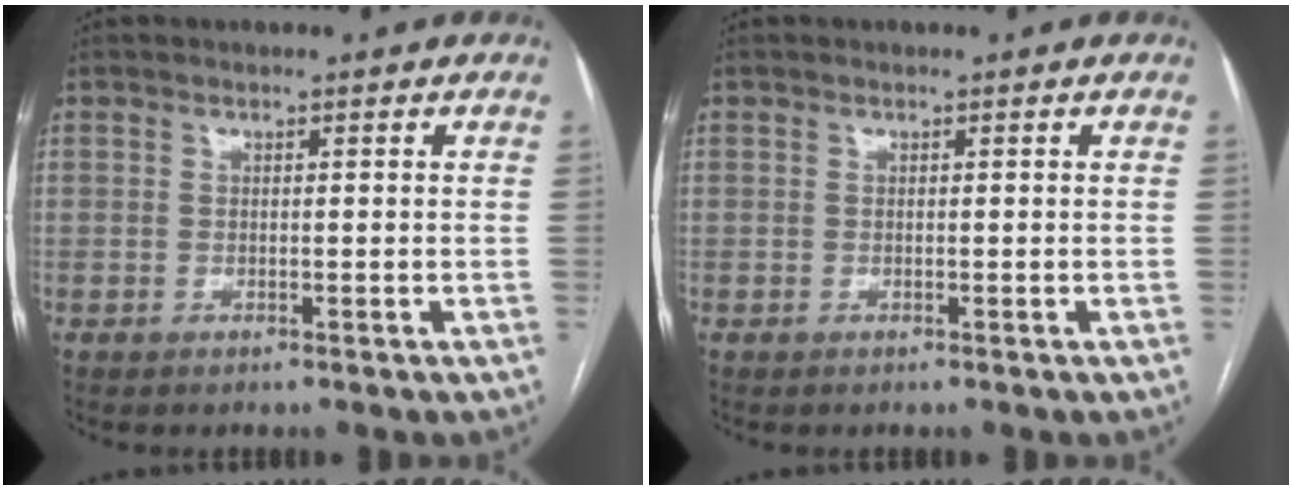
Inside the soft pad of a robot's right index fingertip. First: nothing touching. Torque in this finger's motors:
{"motor_torque": [0.02, -0.01, 0.01, 0.01]}